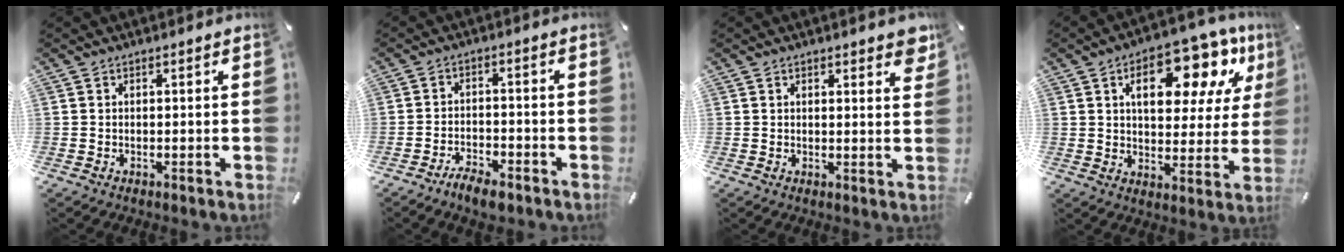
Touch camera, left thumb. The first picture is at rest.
{"total": 5.0, "force": [-4.3, 1.6, 2.0], "torque": [-0.032, 0.022, -0.078]}
{"total": 2.9, "force": [2.2, 1.0, 1.6], "torque": [-0.014, -0.010, 0.035]}
{"total": 18.2, "force": [9.3, 9.4, 12.5], "torque": [-0.172, -0.040, 0.149]}